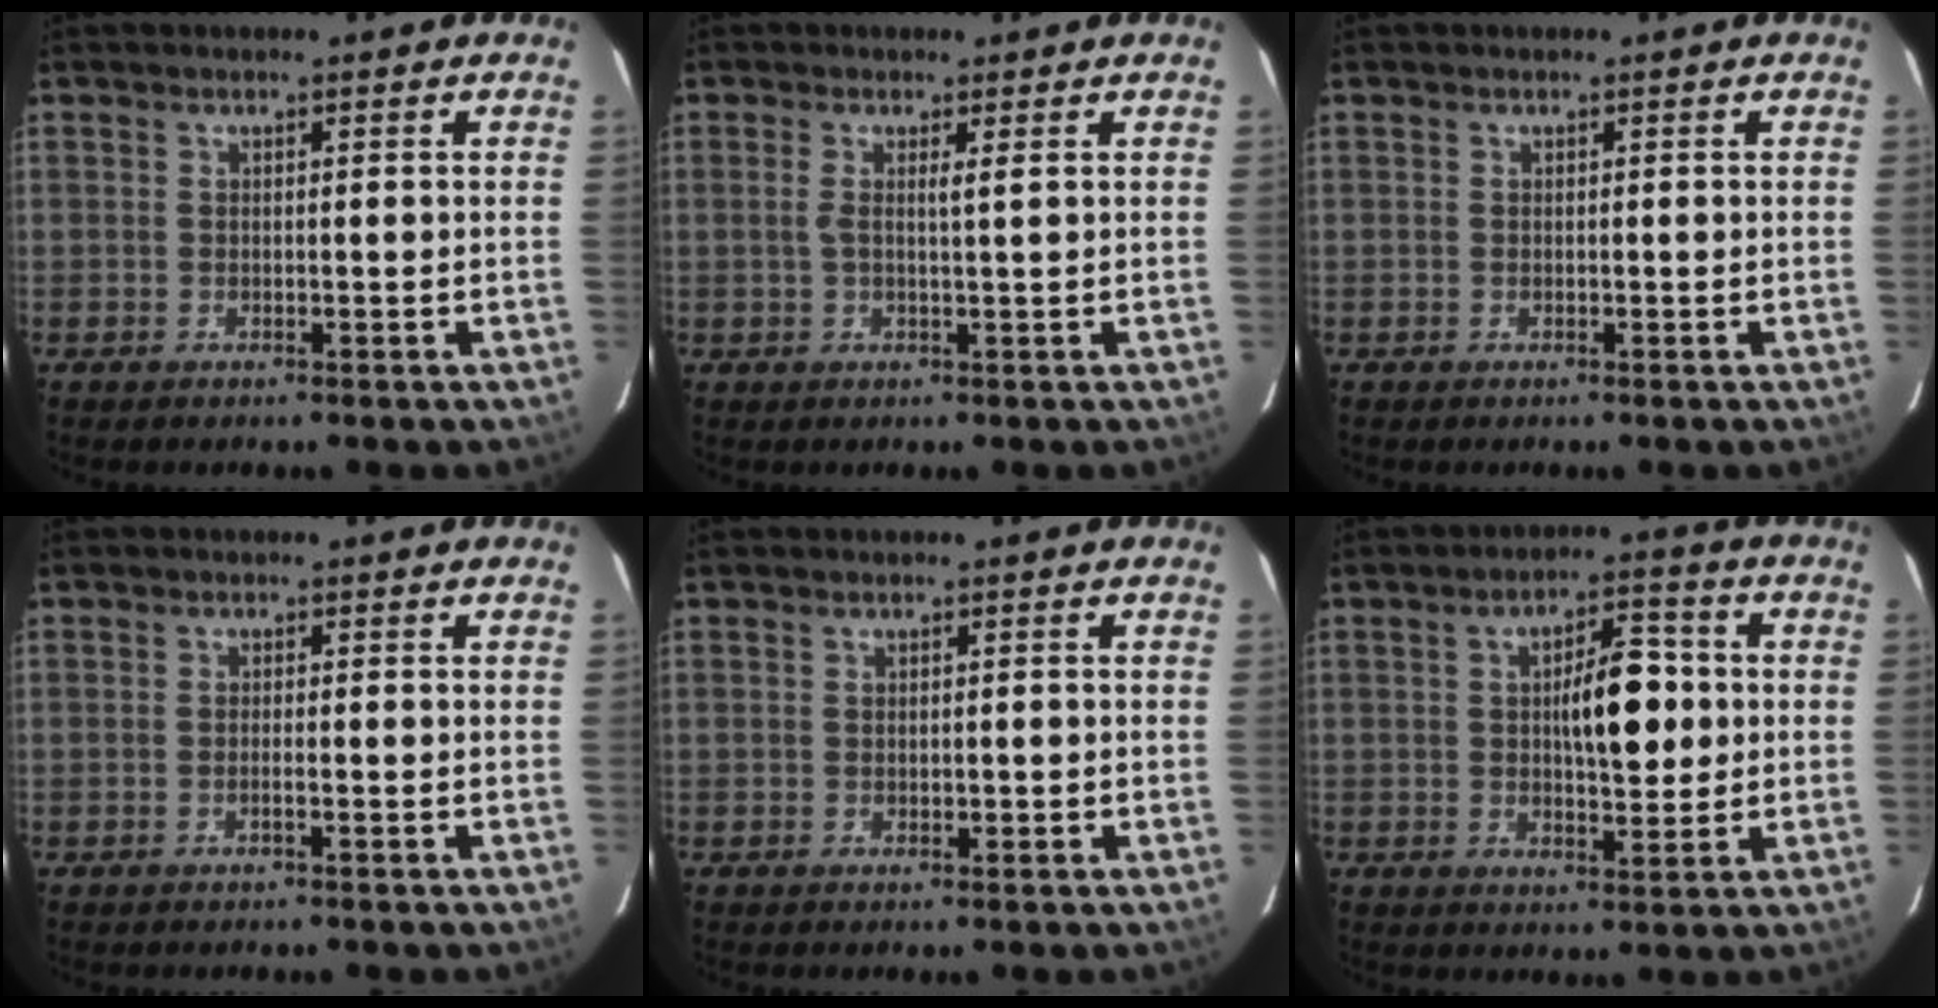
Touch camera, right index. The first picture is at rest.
{"total": 2.0, "force": [0.6, -0.3, 1.9], "torque": [-0.040, 0.003, 0.009]}
{"total": 0.0}
{"total": 0.9, "force": [-0.4, 0.0, 0.8], "torque": [-0.016, 0.001, -0.007]}
{"total": 0.9, "force": [-0.1, 0.5, 0.8], "torque": [-0.012, 0.000, 0.000]}
{"total": 9.2, "force": [0.8, 3.3, 8.5], "torque": [-0.133, 0.014, 0.016]}